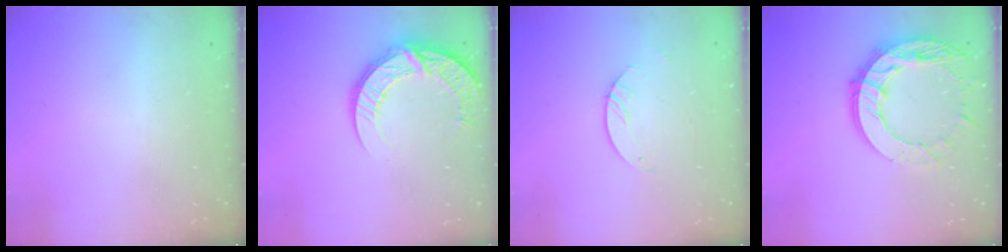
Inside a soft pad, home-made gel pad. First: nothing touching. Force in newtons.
{"total": 13.9, "press": 13.8, "slide": 1.4}
{"total": 2.1, "press": 2.1, "slide": 0.2}
{"total": 15.9, "press": 15.8, "slide": 1.5}